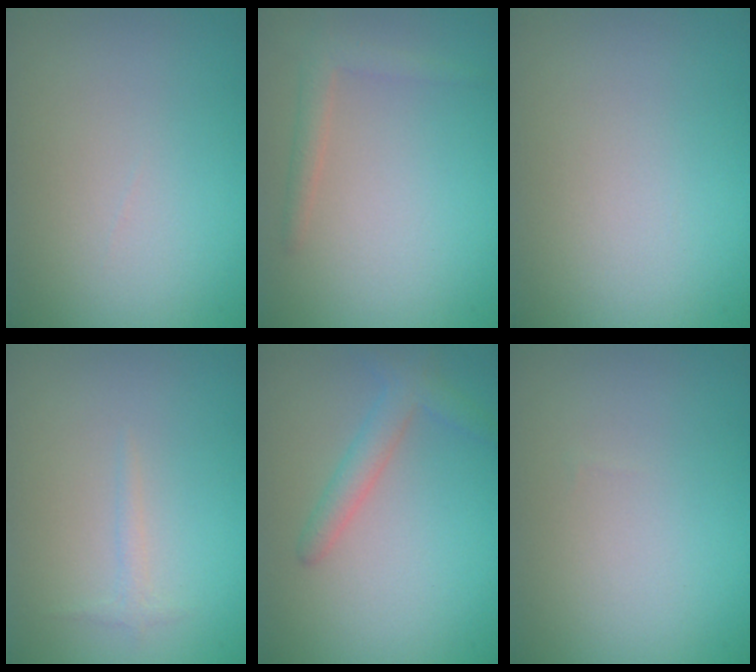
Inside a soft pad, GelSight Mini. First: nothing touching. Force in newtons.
{"total": 1.8, "press": 1.8, "slide": 0.2}
{"total": 0.0}
{"total": 0.7, "press": 0.7, "slide": 0.1}
{"total": 2.3, "press": 2.3, "slide": 0.1}
{"total": 0.0}